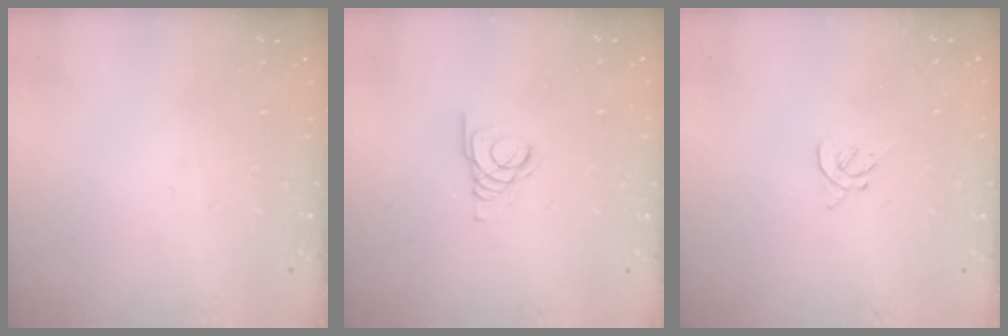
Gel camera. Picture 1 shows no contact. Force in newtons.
{"total": 1.6, "press": 1.6, "slide": 0.2}
{"total": 1.6, "press": 1.5, "slide": 0.5}